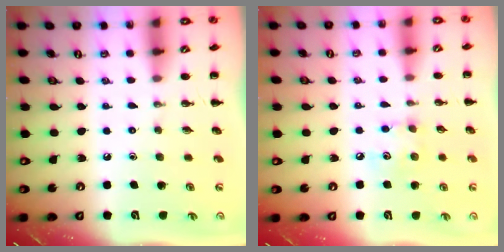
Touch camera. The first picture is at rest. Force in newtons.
{"total": 5.7, "press": 5.6, "slide": 1.0}